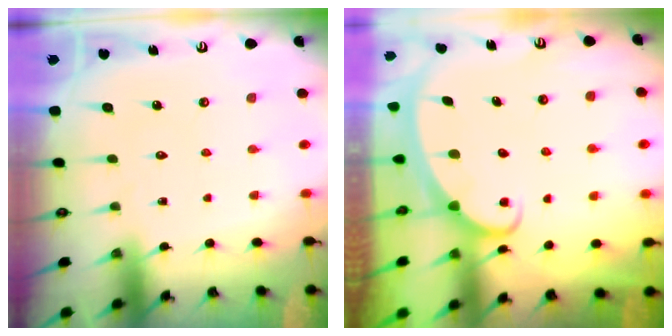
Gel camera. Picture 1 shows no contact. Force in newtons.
{"total": 2.5, "press": 2.5, "slide": 0.3}